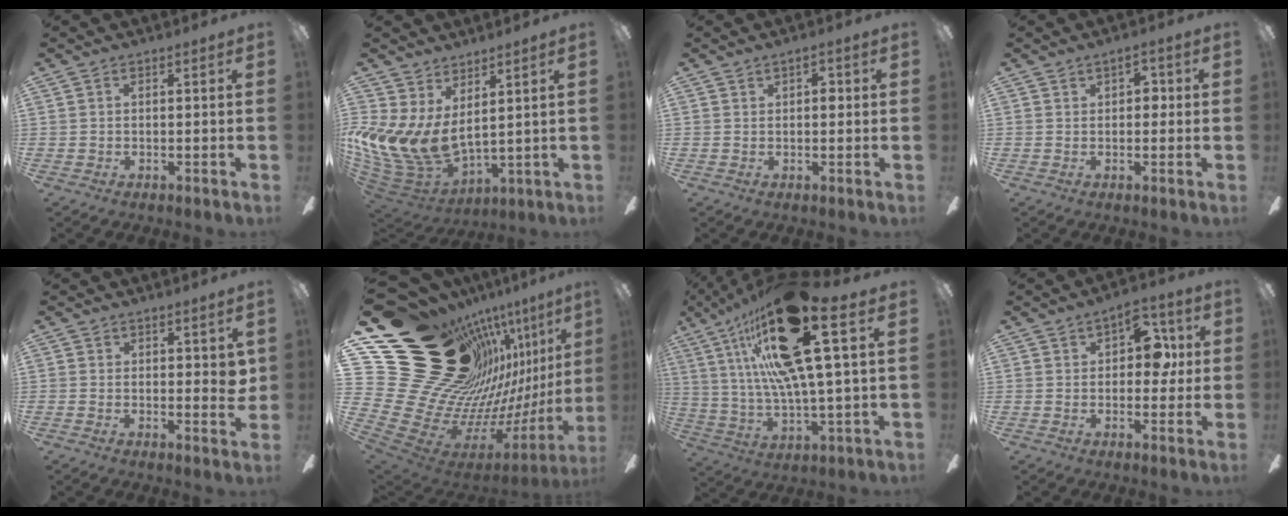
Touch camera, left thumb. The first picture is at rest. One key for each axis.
{"total": 13.3, "fx": 2.4, "fy": 8.1, "fz": 10.2, "tx": -0.246, "ty": -0.038, "tz": 0.049}
{"total": 2.4, "fx": 0.7, "fy": 1.1, "fz": 2.0, "tx": -0.024, "ty": 0.001, "tz": 0.007}
{"total": 2.9, "fx": 0.8, "fy": 1.7, "fz": 2.2, "tx": -0.020, "ty": -0.001, "tz": 0.008}
{"total": 4.0, "fx": 1.3, "fy": 1.8, "fz": 3.4, "tx": -0.034, "ty": -0.007, "tz": 0.021}
{"total": 34.5, "fx": 18.3, "fy": 21.2, "fz": 20.1, "tx": -0.284, "ty": -0.208, "tz": 0.438}
{"total": 27.1, "fx": 12.4, "fy": 6.2, "fz": 23.3, "tx": -0.434, "ty": -0.048, "tz": 0.192}
{"total": 9.6, "fx": 2.7, "fy": 5.8, "fz": 7.2, "tx": -0.081, "ty": -0.003, "tz": 0.043}